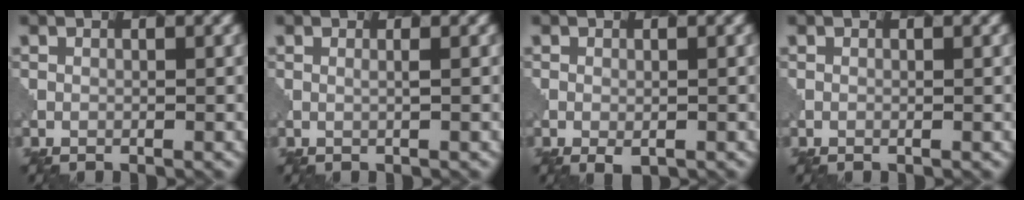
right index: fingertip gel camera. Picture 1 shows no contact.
{"total": 0.7, "force": [0.4, 0.2, 0.5], "torque": [-0.005, -0.002, 0.004]}
{"total": 1.2, "force": [-0.3, 0.7, 0.9], "torque": [-0.014, -0.008, -0.001]}
{"total": 0.0}